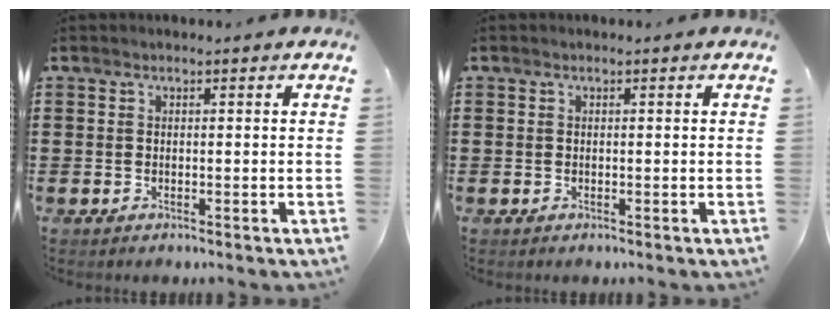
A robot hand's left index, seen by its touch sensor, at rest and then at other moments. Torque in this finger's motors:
{"motor_torque": [0.00, 0.00, 0.00, 0.01]}